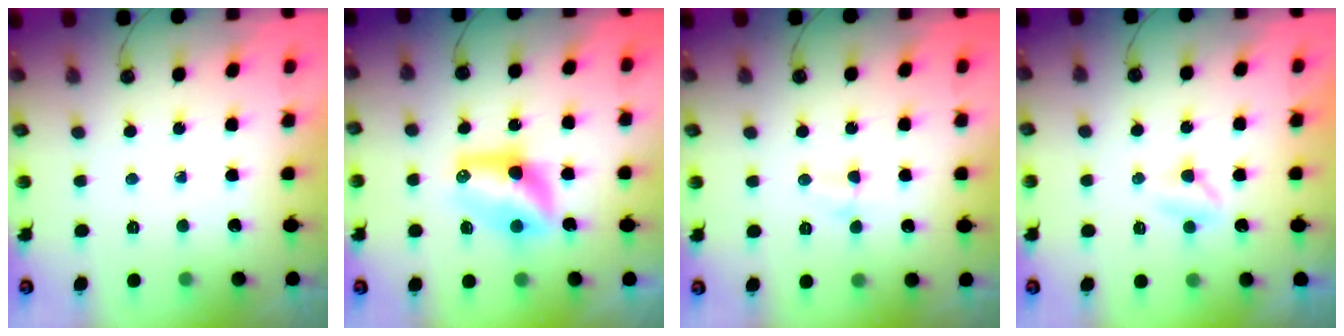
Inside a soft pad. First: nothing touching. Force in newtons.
{"total": 8.9, "press": 8.7, "slide": 1.7}
{"total": 5.1, "press": 4.1, "slide": 3.1}
{"total": 2.7, "press": 2.6, "slide": 0.4}